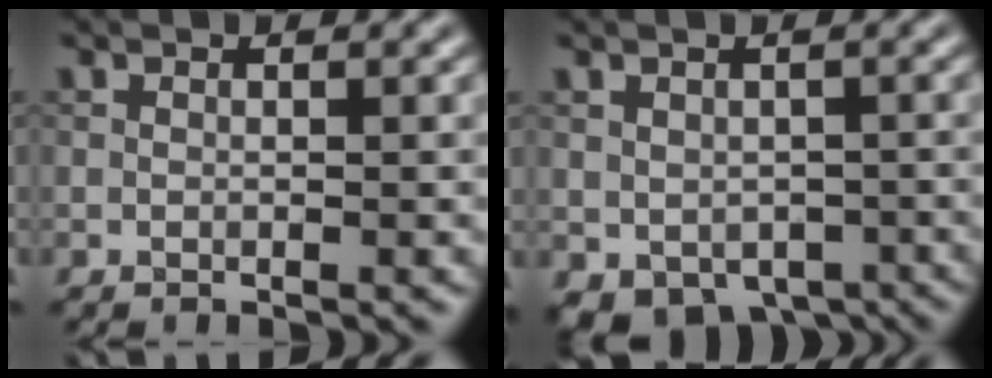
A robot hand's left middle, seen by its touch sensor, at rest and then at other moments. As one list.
[{"total": 5.3, "force": [-2.4, 3.6, 3.1], "torque": [-0.048, -0.021, -0.025]}]